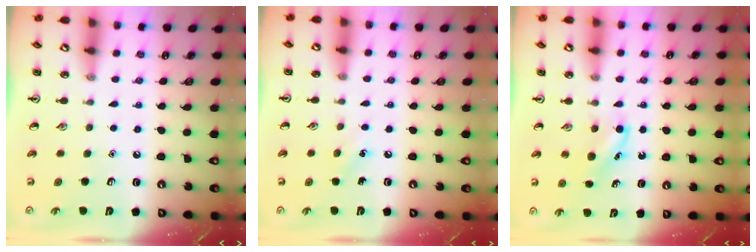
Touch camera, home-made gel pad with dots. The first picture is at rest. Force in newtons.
{"total": 4.9, "press": 4.6, "slide": 1.7}
{"total": 4.1, "press": 3.9, "slide": 1.3}